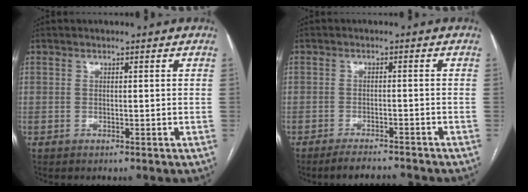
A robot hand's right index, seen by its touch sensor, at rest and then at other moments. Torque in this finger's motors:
{"motor_torque": [0.23, -0.30, 0.02, 0.02]}